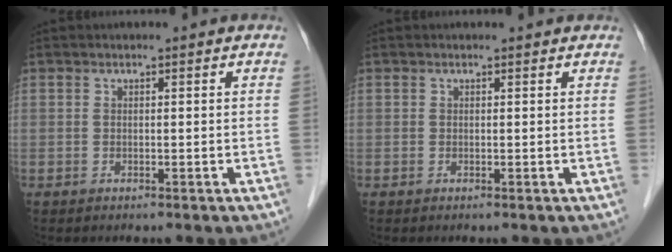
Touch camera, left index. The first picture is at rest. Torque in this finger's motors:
{"motor_torque": [-1.17, -0.91, -0.60, -0.04]}